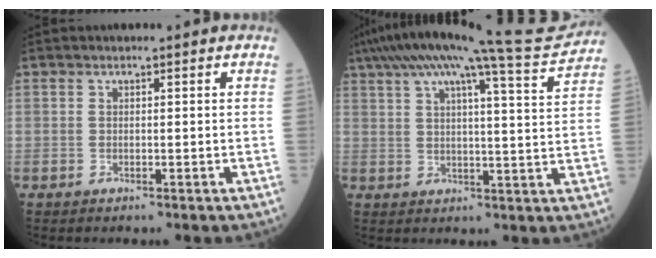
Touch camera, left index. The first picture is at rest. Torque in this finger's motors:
{"motor_torque": [0.87, -1.26, 0.77, 0.21]}